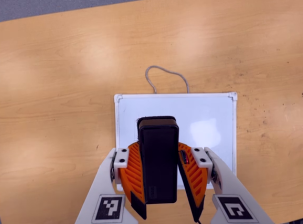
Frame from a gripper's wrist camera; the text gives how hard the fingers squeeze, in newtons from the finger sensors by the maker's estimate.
{"total": 9.1, "left": 9.1, "right": 9.0}